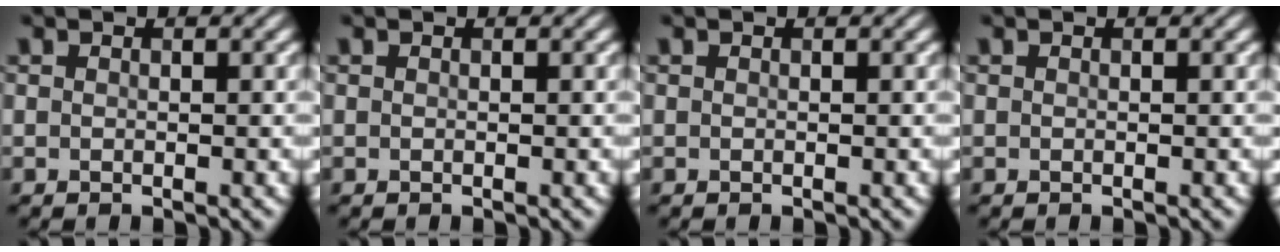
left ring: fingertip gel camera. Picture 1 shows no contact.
{"total": 0.0}
{"total": 0.0}
{"total": 0.0}